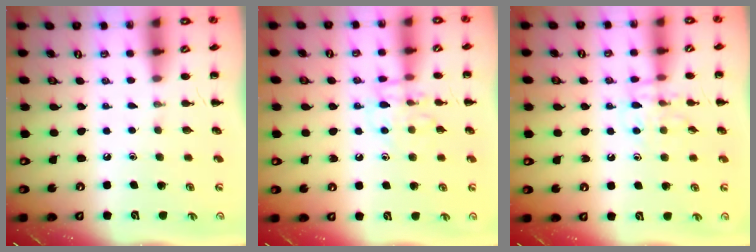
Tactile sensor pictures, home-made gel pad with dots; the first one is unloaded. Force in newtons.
{"total": 9.5, "press": 9.5, "slide": 0.4}
{"total": 10.0, "press": 10.0, "slide": 0.8}